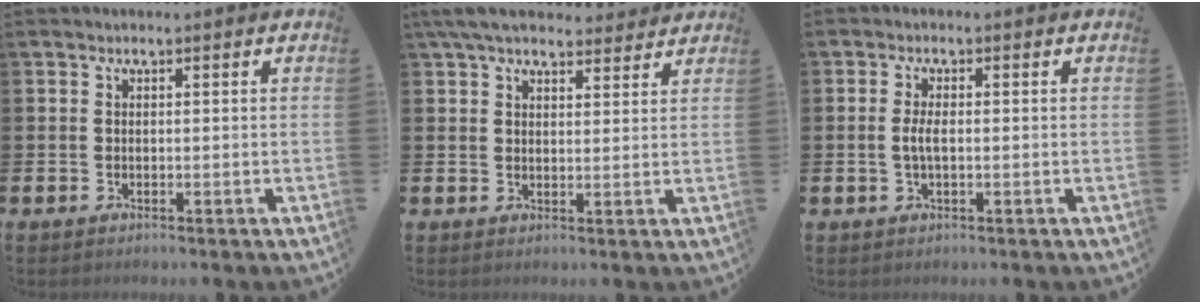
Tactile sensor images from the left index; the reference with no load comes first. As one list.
[{"total": 6.0, "force": [5.4, 1.7, 2.1], "torque": [-0.049, -0.015, 0.099]}, {"total": 2.2, "force": [-0.1, 0.8, 2.1], "torque": [-0.038, -0.005, -0.008]}]